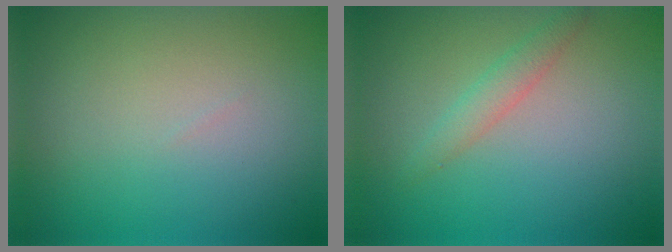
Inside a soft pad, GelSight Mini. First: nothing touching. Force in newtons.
{"total": 1.6, "press": 1.6, "slide": 0.2}